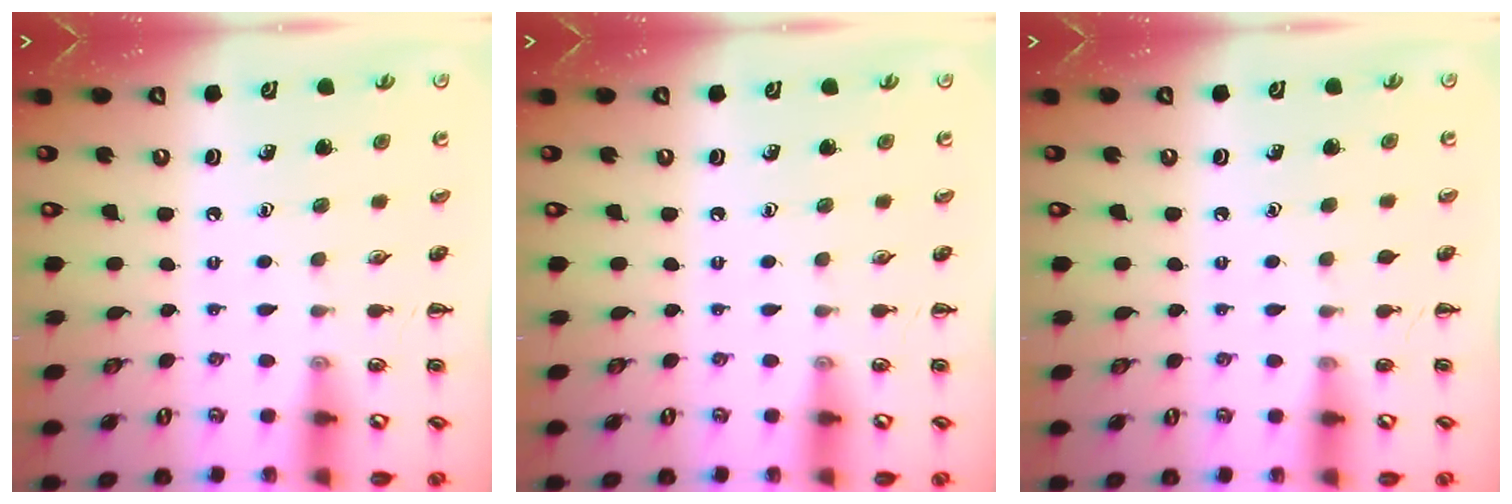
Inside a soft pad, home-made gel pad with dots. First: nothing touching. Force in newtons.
{"total": 0.0}
{"total": 0.0}